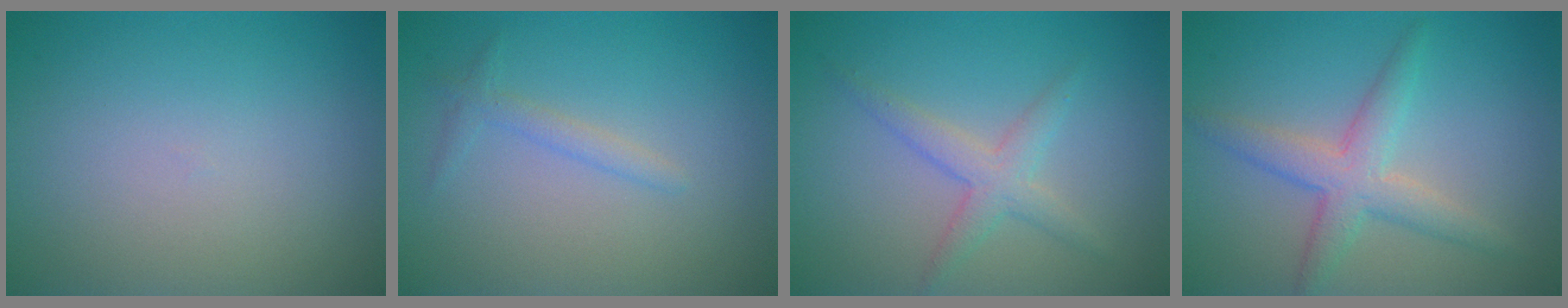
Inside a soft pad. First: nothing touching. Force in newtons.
{"total": 1.3, "press": 1.3, "slide": 0.0}
{"total": 2.5, "press": 2.5, "slide": 0.2}
{"total": 3.7, "press": 3.7, "slide": 0.1}